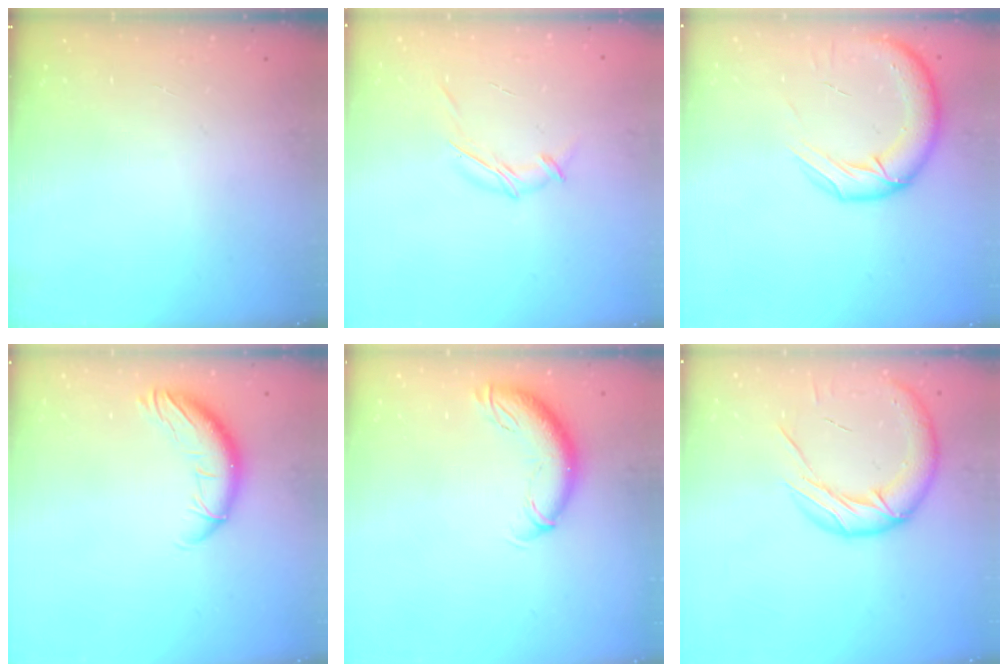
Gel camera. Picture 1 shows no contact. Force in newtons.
{"total": 6.8, "press": 6.7, "slide": 0.9}
{"total": 15.3, "press": 14.8, "slide": 3.8}
{"total": 10.5, "press": 10.4, "slide": 1.7}
{"total": 10.2, "press": 10.0, "slide": 2.3}
{"total": 15.9, "press": 15.7, "slide": 1.9}